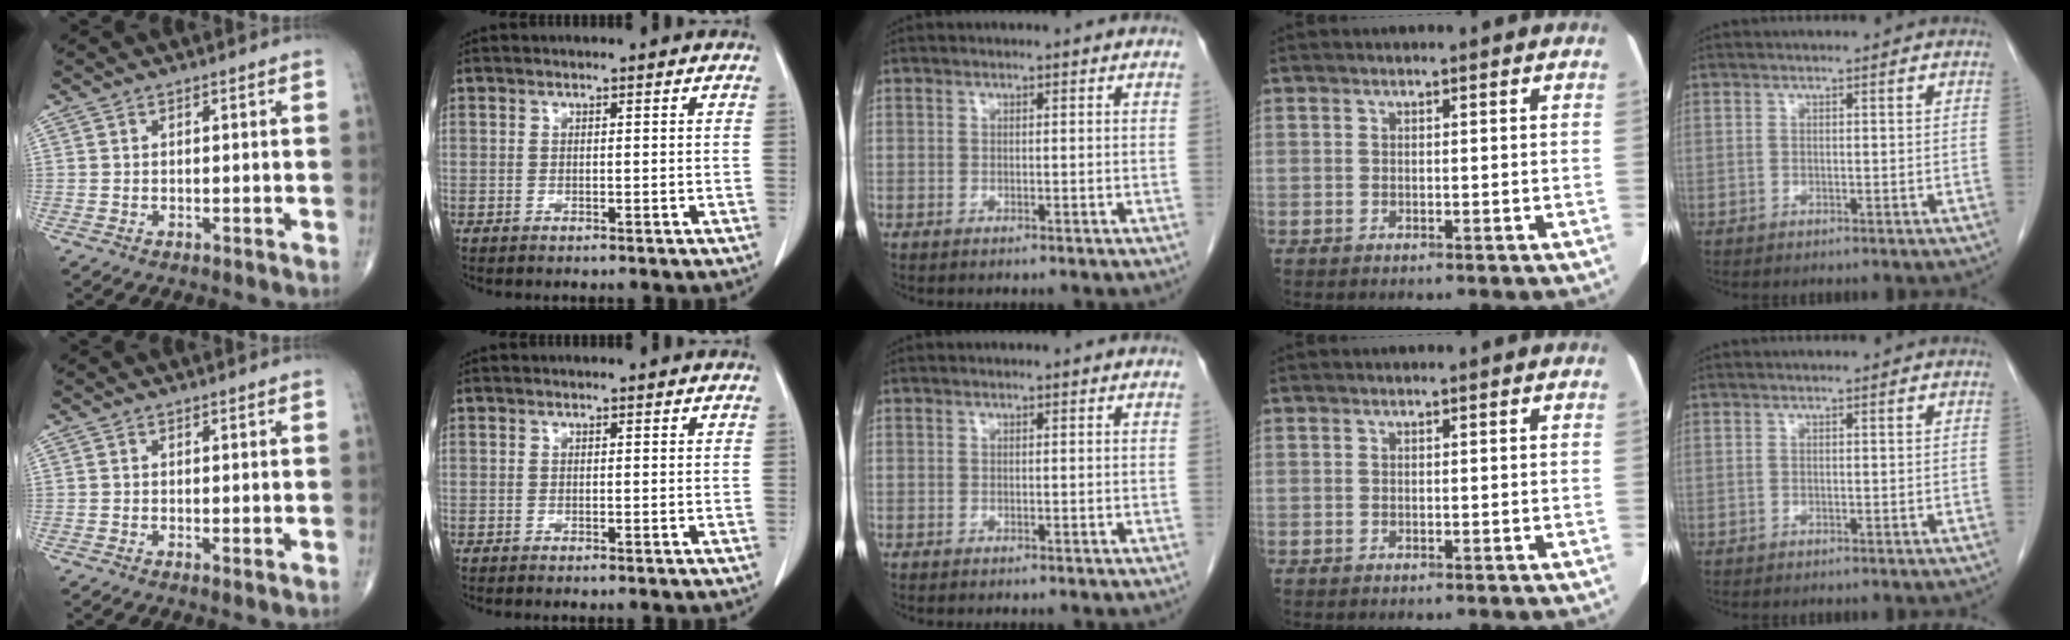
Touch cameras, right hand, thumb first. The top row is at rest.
{"thumb": {"total": 0.8, "force": [-0.1, 0.2, 0.8], "torque": [-0.016, -0.004, -0.004]}}